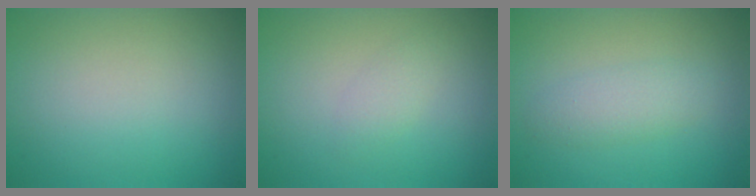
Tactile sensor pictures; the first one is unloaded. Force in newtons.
{"total": 1.2, "press": 1.2, "slide": 0.1}
{"total": 2.2, "press": 2.2, "slide": 0.2}